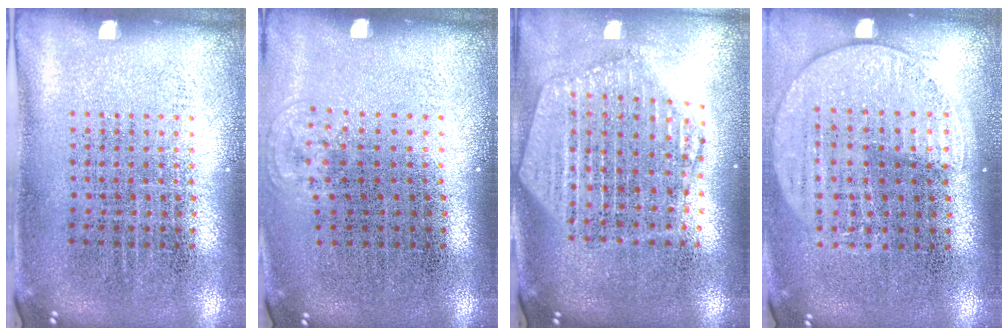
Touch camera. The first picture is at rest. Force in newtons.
{"total": 0.6, "press": 0.5, "slide": 0.3}
{"total": 2.4, "press": 2.0, "slide": 1.2}
{"total": 1.4, "press": 1.3, "slide": 0.5}